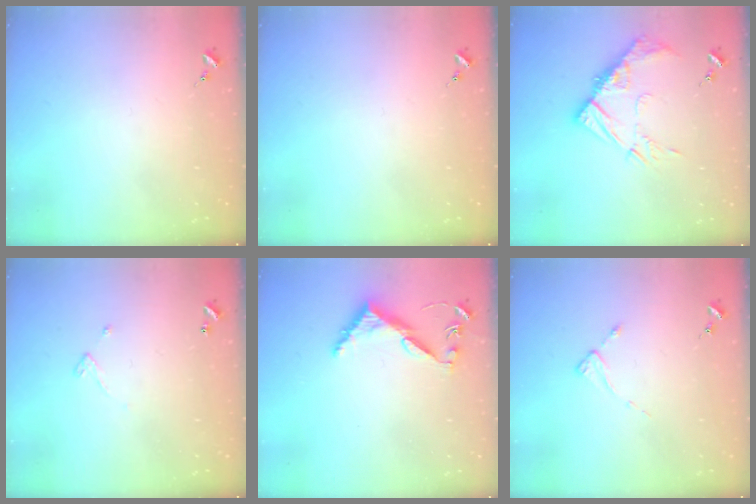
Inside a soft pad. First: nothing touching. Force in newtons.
{"total": 0.0}
{"total": 12.2, "press": 12.1, "slide": 0.9}
{"total": 3.4, "press": 3.4, "slide": 0.5}
{"total": 6.2, "press": 6.2, "slide": 0.5}
{"total": 1.9, "press": 1.8, "slide": 0.3}